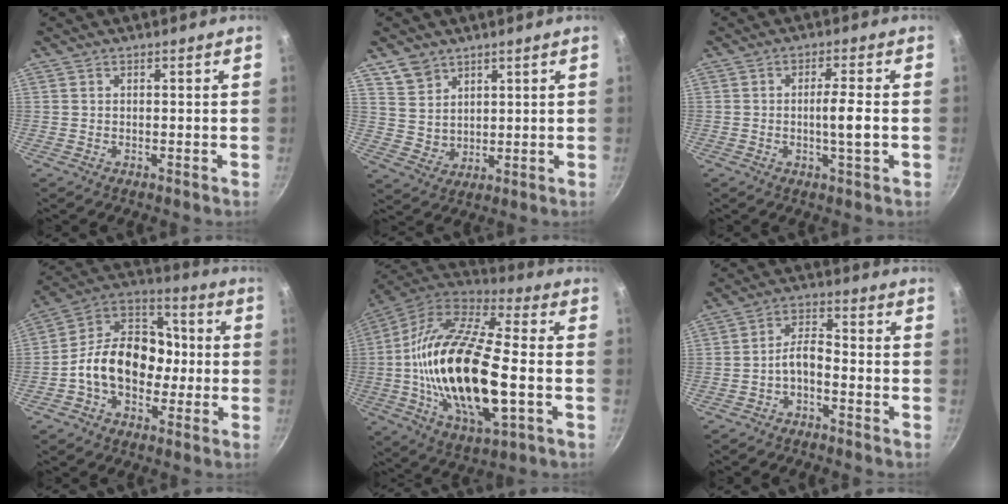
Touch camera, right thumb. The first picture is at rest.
{"total": 6.3, "force": [4.0, 4.7, 1.5], "torque": [-0.005, -0.008, 0.087]}
{"total": 5.0, "force": [-0.8, 0.4, 4.9], "torque": [-0.088, 0.007, -0.013]}
{"total": 17.1, "force": [-2.5, 12.5, 11.3], "torque": [-0.137, 0.053, -0.063]}
{"total": 27.5, "force": [-3.0, 11.2, 24.9], "torque": [-0.484, 0.017, -0.066]}
{"total": 4.9, "force": [-2.6, 2.1, 3.5], "torque": [-0.064, 0.039, -0.051]}